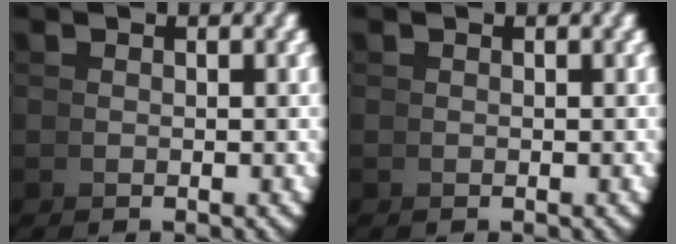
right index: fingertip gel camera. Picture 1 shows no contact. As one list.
[{"total": 0.0}]